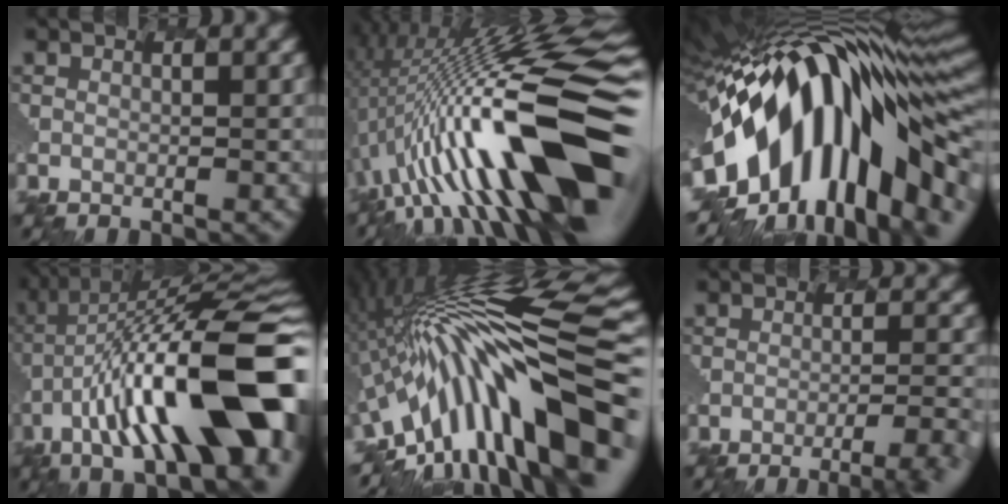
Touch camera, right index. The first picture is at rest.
{"total": 14.9, "force": [-2.2, 4.4, 14.1], "torque": [-0.253, 0.043, -0.054]}
{"total": 13.8, "force": [-3.8, 7.4, 11.0], "torque": [-0.183, 0.030, -0.080]}
{"total": 15.3, "force": [-3.9, 5.0, 13.9], "torque": [-0.237, 0.034, -0.065]}
{"total": 12.8, "force": [-4.9, 3.8, 11.2], "torque": [-0.191, 0.038, -0.093]}
{"total": 6.0, "force": [-4.7, 1.0, 3.5], "torque": [-0.044, 0.003, -0.046]}